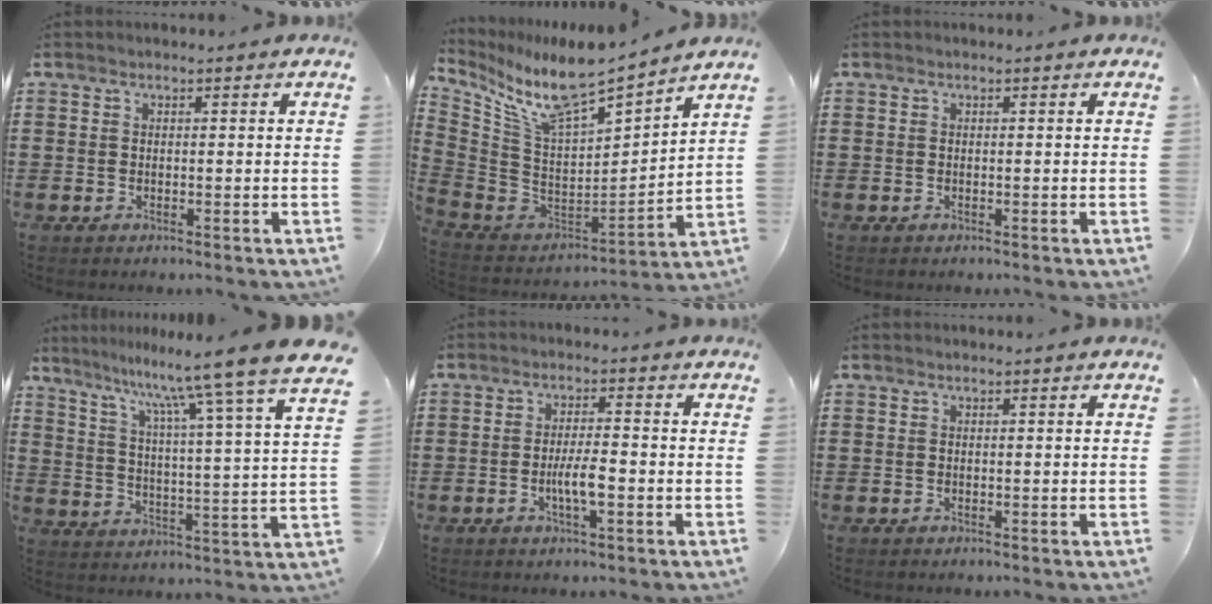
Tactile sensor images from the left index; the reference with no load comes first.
{"total": 10.2, "force": [8.3, 2.0, 5.7], "torque": [-0.146, -0.068, 0.143]}
{"total": 0.0}
{"total": 10.5, "force": [9.3, -2.0, 4.6], "torque": [-0.103, -0.076, 0.142]}
{"total": 4.4, "force": [-1.1, 0.9, 4.1], "torque": [-0.078, 0.001, -0.022]}
{"total": 0.0}